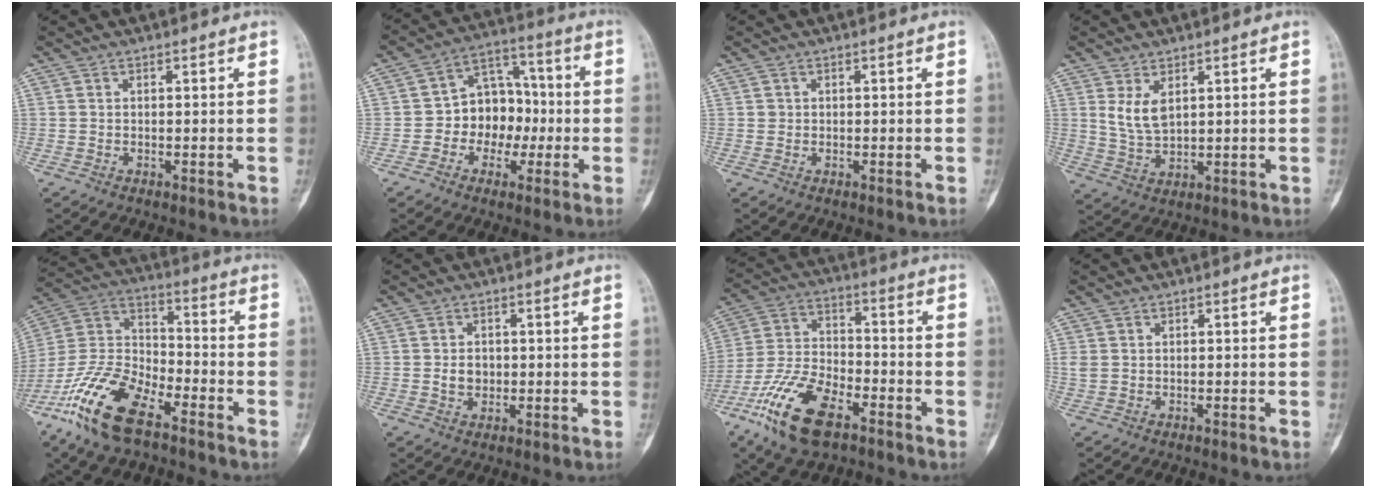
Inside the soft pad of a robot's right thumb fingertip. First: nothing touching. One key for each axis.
{"total": 10.8, "fx": -1.7, "fy": 8.7, "fz": 6.3, "tx": -0.052, "ty": 0.043, "tz": -0.038}
{"total": 0.7, "fx": 0.1, "fy": 0.7, "fz": 0.1, "tx": 0.004, "ty": 0.003, "tz": 0.002}
{"total": 5.3, "fx": 2.2, "fy": 2.5, "fz": 4.1, "tx": -0.077, "ty": -0.016, "tz": 0.055}
{"total": 17.5, "fx": -10.8, "fy": 7.3, "fz": 11.7, "tx": -0.238, "ty": 0.051, "tz": -0.213}
{"total": 3.1, "fx": -0.2, "fy": 2.5, "fz": 1.8, "tx": -0.019, "ty": 0.003, "tz": -0.003}
{"total": 16.1, "fx": -9.1, "fy": 7.3, "fz": 11.1, "tx": -0.220, "ty": 0.036, "tz": -0.174}
{"total": 1.4, "fx": -0.1, "fy": 1.1, "fz": 0.9, "tx": -0.030, "ty": 0.009, "tz": 0.001}